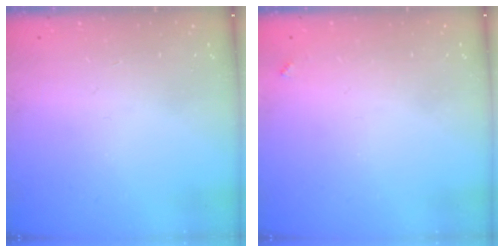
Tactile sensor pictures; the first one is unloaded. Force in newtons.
{"total": 3.6, "press": 3.6, "slide": 0.2}